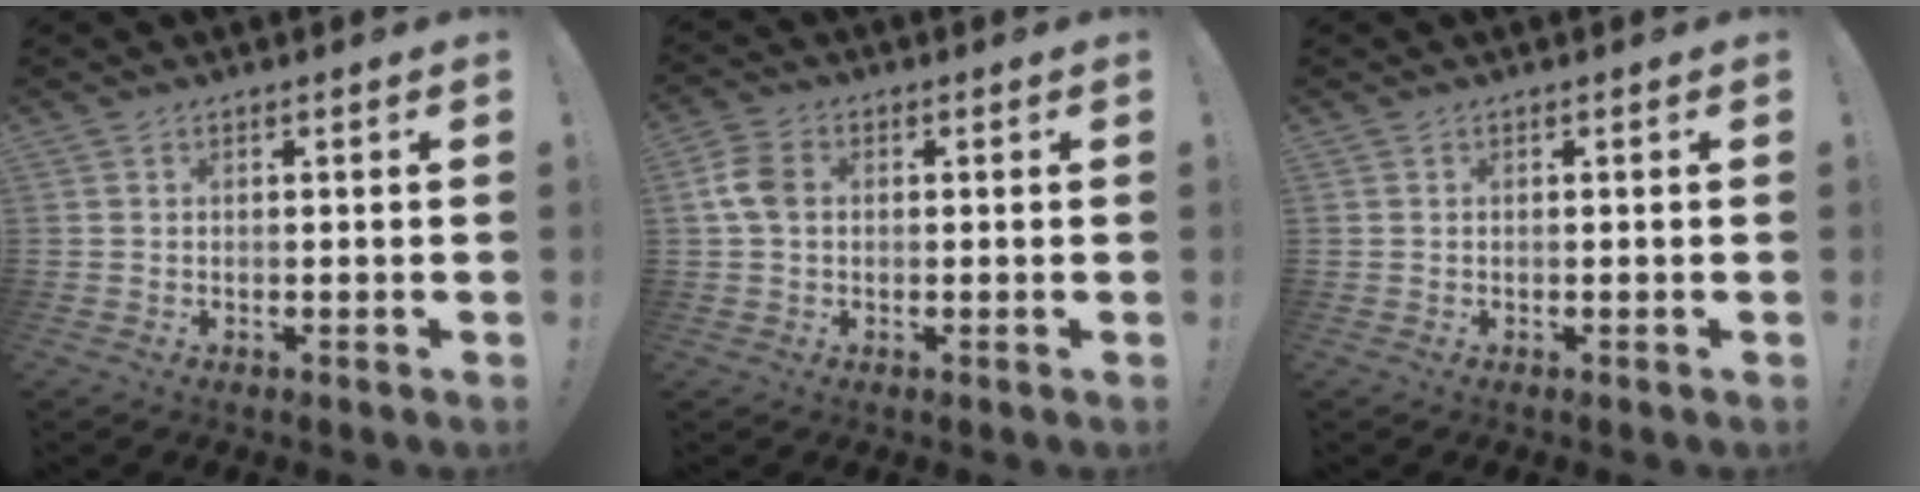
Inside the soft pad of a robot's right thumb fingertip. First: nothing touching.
{"total": 6.7, "force": [0.7, 4.8, 4.7], "torque": [-0.096, 0.011, 0.016]}
{"total": 0.0}